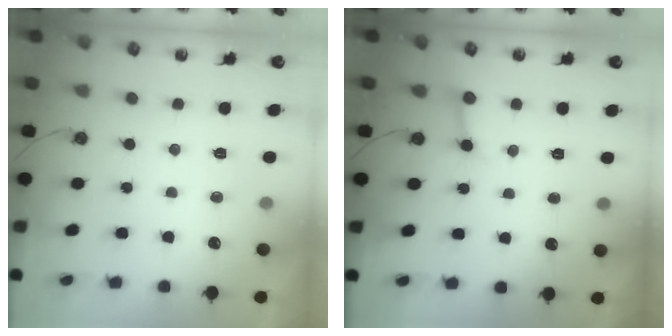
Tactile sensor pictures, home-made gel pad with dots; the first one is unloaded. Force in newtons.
{"total": 2.8, "press": 2.8, "slide": 0.5}